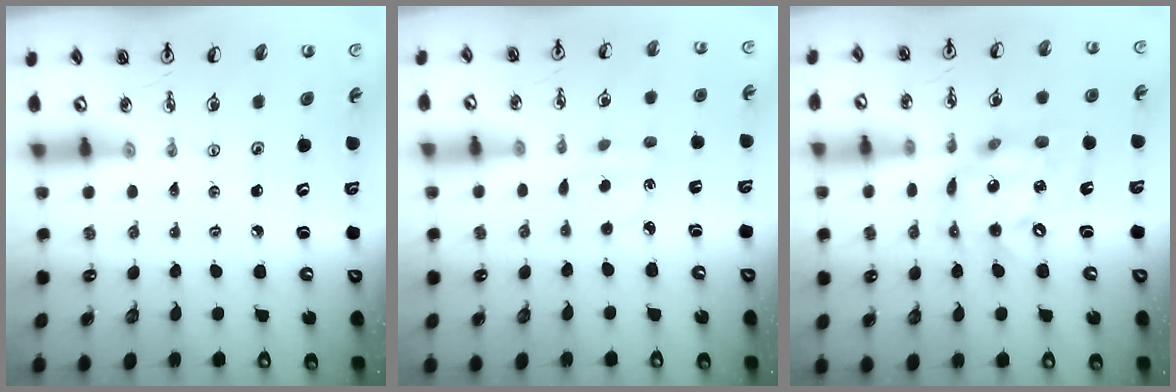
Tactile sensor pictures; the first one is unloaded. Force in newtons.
{"total": 2.9, "press": 2.8, "slide": 0.8}
{"total": 15.0, "press": 14.9, "slide": 1.5}